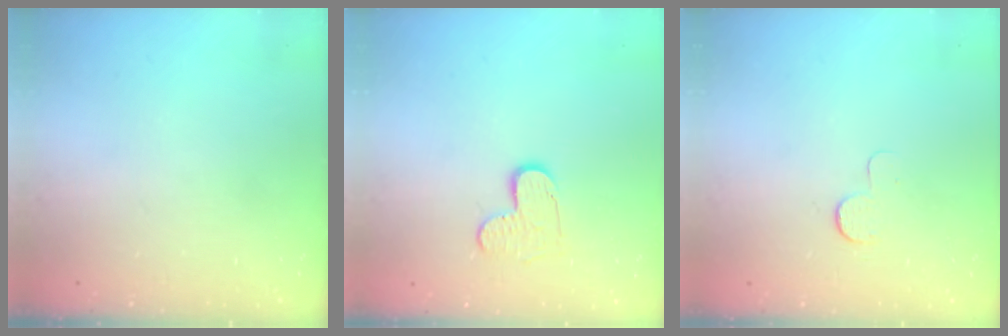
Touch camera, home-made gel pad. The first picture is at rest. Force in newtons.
{"total": 8.3, "press": 8.3, "slide": 0.5}
{"total": 3.9, "press": 3.9, "slide": 0.4}